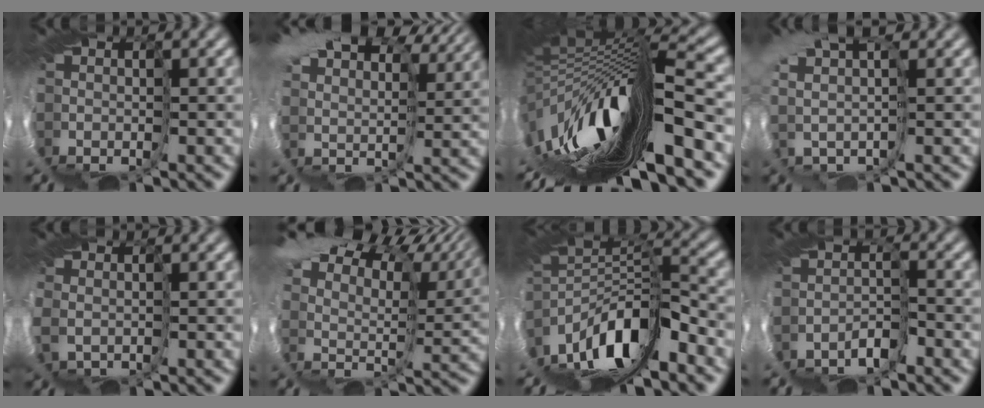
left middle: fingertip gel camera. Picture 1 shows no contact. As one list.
[{"total": 11.4, "force": [11.0, 1.5, 2.9], "torque": [-0.062, 0.027, 0.214]}, {"total": 10.5, "force": [-0.1, -0.9, 10.5], "torque": [-0.181, -0.016, 0.032]}, {"total": 5.8, "force": [3.7, -4.4, 0.8], "torque": [-0.007, 0.009, 0.082]}, {"total": 1.9, "force": [1.6, 0.7, 0.6], "torque": [-0.034, -0.004, 0.031]}, {"total": 13.2, "force": [12.7, 0.4, 3.3], "torque": [-0.052, 0.031, 0.245]}, {"total": 6.1, "force": [-3.8, -2.4, 4.2], "torque": [-0.072, 0.017, -0.048]}, {"total": 4.2, "force": [-1.6, -3.7, -1.3], "torque": [0.034, -0.011, -0.001]}]